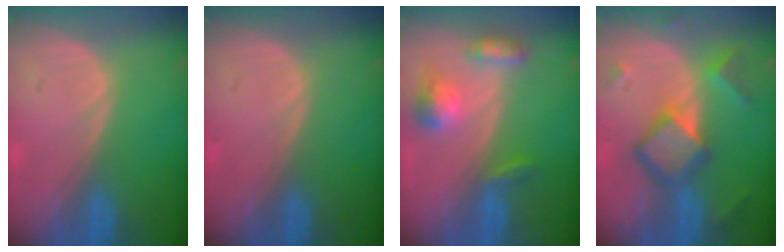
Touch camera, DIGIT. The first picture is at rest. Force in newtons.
{"total": 0.0}
{"total": 5.7, "press": 5.3, "slide": 2.1}
{"total": 7.4, "press": 7.4, "slide": 0.5}